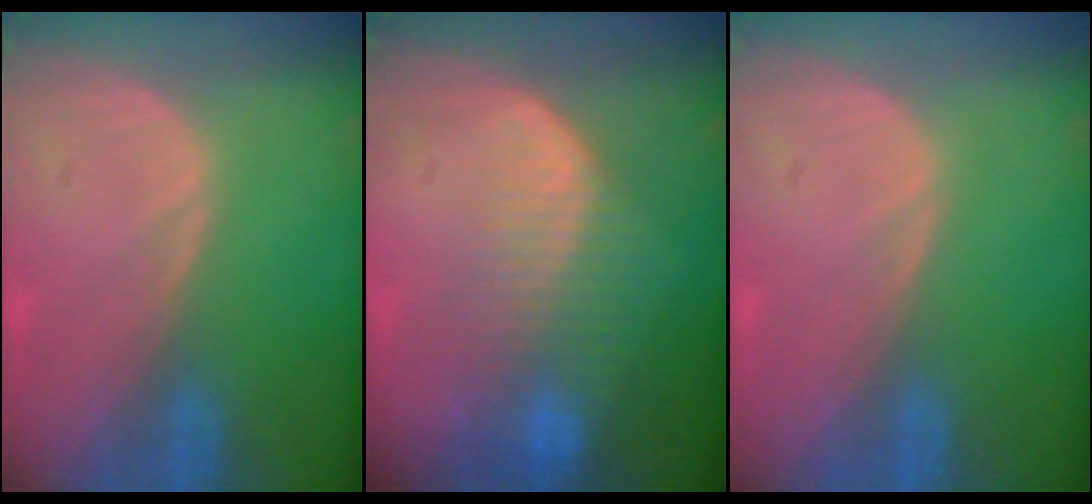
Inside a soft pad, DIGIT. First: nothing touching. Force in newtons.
{"total": 8.4, "press": 7.1, "slide": 4.4}
{"total": 0.0}